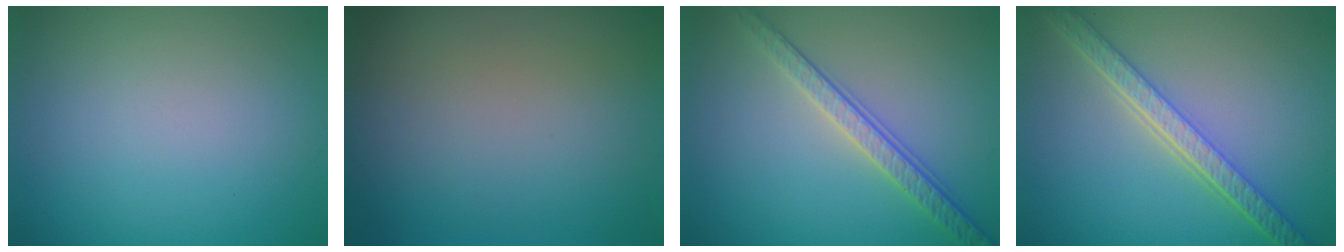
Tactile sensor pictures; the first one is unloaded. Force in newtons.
{"total": 0.0}
{"total": 3.4, "press": 3.0, "slide": 1.6}
{"total": 5.5, "press": 4.3, "slide": 3.4}